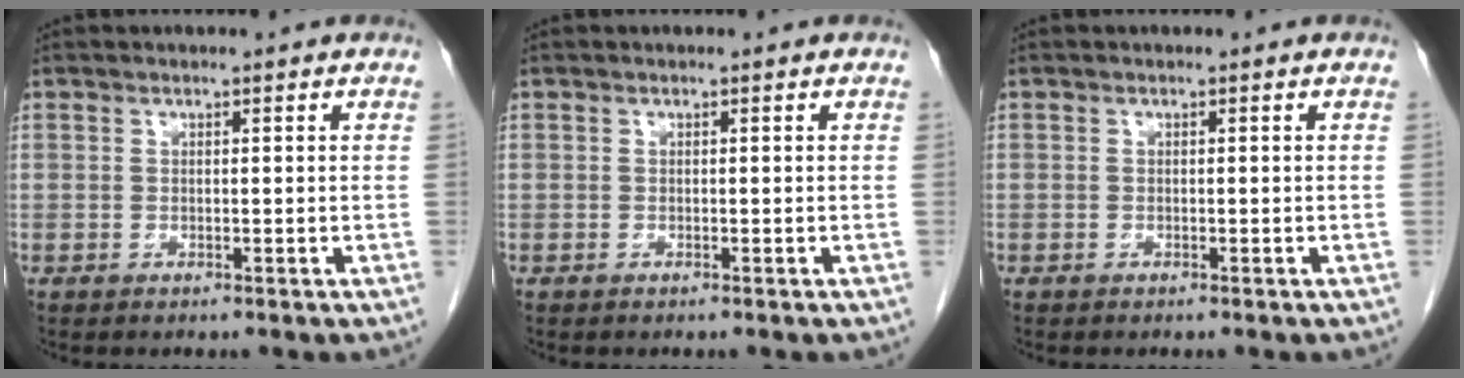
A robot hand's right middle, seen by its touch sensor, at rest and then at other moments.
{"total": 0.0}
{"total": 0.0}